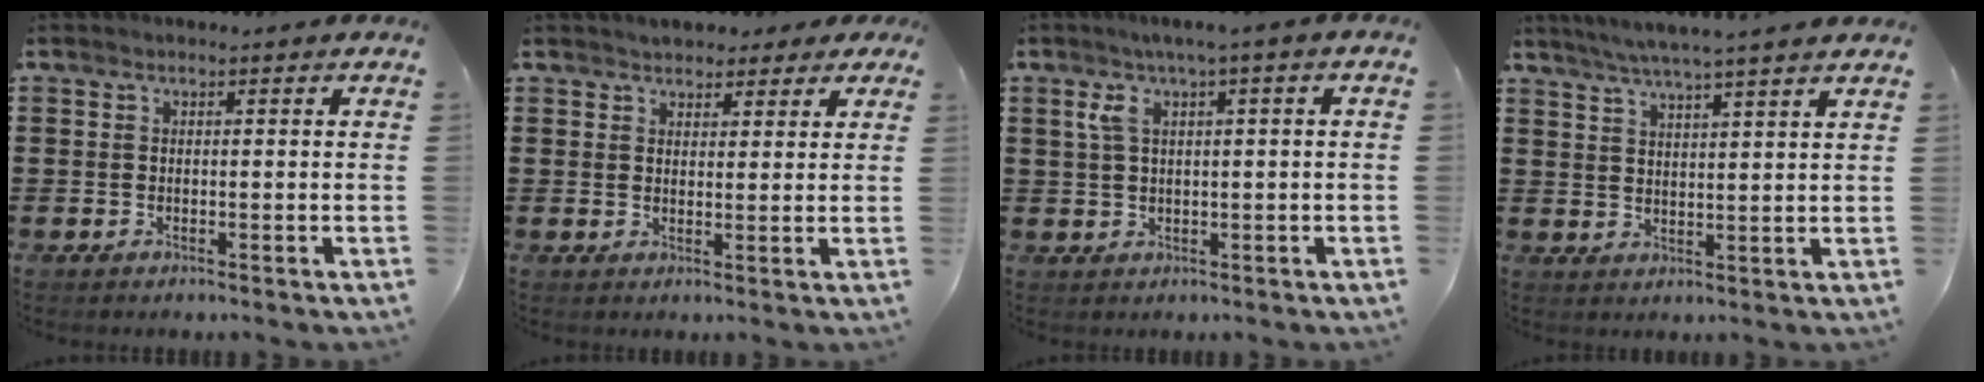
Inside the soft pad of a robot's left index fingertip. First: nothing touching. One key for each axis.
{"total": 2.6, "fx": 2.3, "fy": 1.2, "fz": 0.1, "tx": -0.004, "ty": 0.003, "tz": 0.041}
{"total": 3.5, "fx": 0.8, "fy": 0.6, "fz": 3.3, "tx": -0.073, "ty": -0.001, "tz": 0.009}
{"total": 4.7, "fx": 4.2, "fy": -0.8, "fz": 2.1, "tx": -0.052, "ty": -0.019, "tz": 0.072}